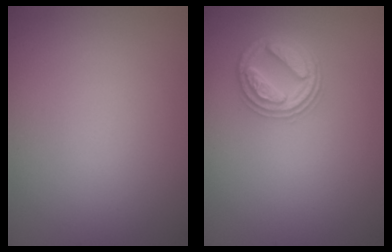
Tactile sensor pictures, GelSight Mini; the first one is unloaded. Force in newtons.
{"total": 2.9, "press": 2.9, "slide": 0.4}